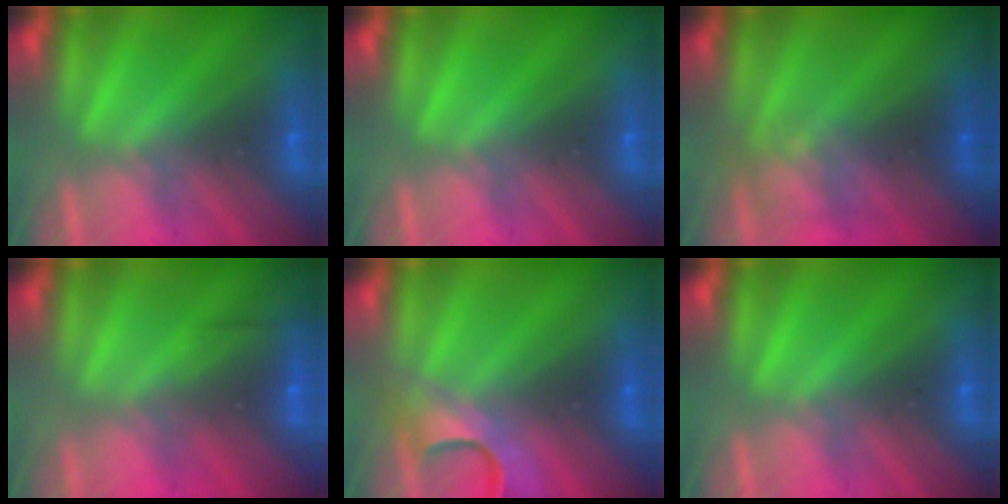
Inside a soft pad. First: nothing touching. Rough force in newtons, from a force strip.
{"total": 0.0}
{"total": 2.4}
{"total": 2.5}
{"total": 4.6}
{"total": 0.0}